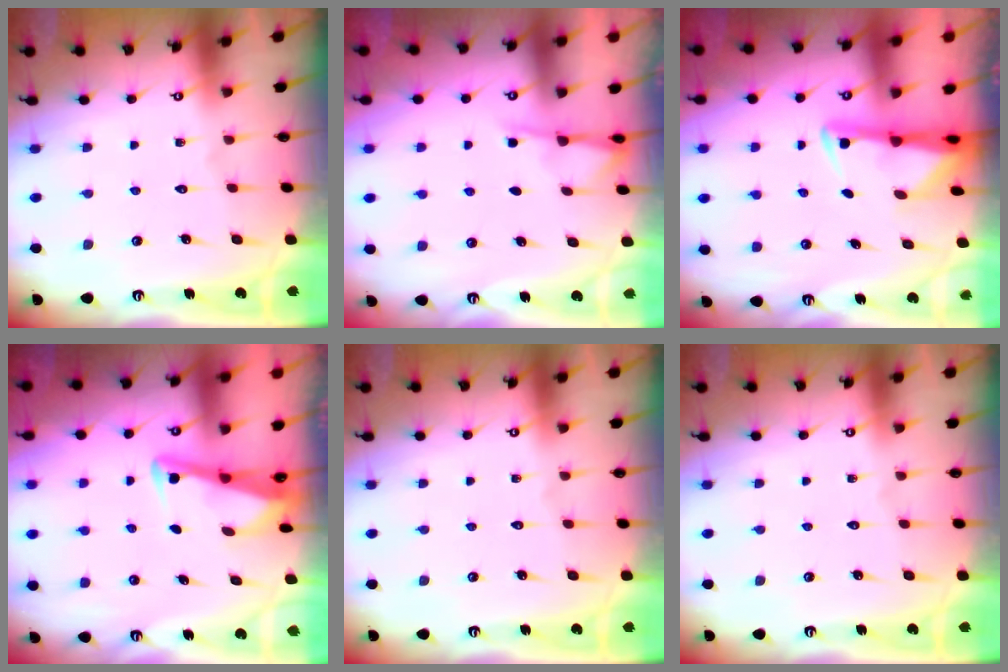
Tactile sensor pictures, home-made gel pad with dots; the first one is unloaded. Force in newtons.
{"total": 2.5, "press": 2.5, "slide": 0.4}
{"total": 2.9, "press": 2.8, "slide": 0.6}
{"total": 3.4, "press": 3.4, "slide": 0.4}
{"total": 0.0}
{"total": 0.0}